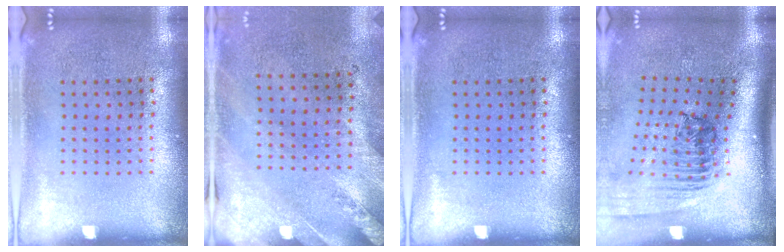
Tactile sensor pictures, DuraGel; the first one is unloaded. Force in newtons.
{"total": 2.5, "press": 2.0, "slide": 1.4}
{"total": 0.0}
{"total": 2.6, "press": 1.7, "slide": 1.9}